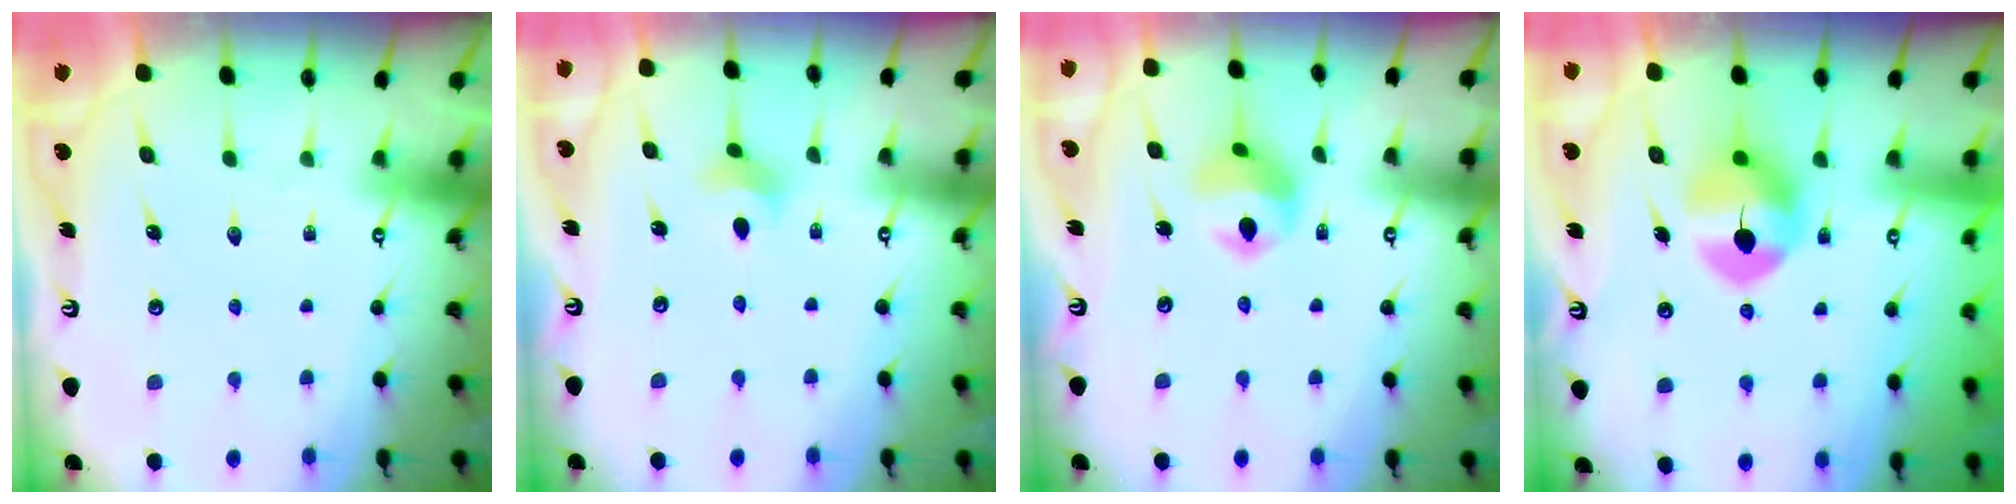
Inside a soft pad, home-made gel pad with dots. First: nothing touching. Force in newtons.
{"total": 2.8, "press": 2.7, "slide": 0.7}
{"total": 10.4, "press": 10.3, "slide": 1.3}
{"total": 9.7, "press": 9.7, "slide": 0.8}